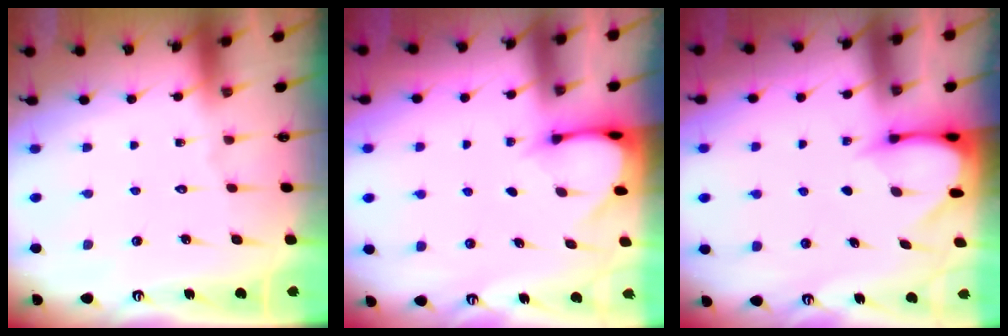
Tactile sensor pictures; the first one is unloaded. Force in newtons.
{"total": 3.1, "press": 3.1, "slide": 0.2}
{"total": 3.4, "press": 3.4, "slide": 0.3}